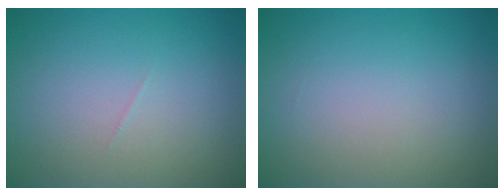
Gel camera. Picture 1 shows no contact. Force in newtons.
{"total": 0.0}